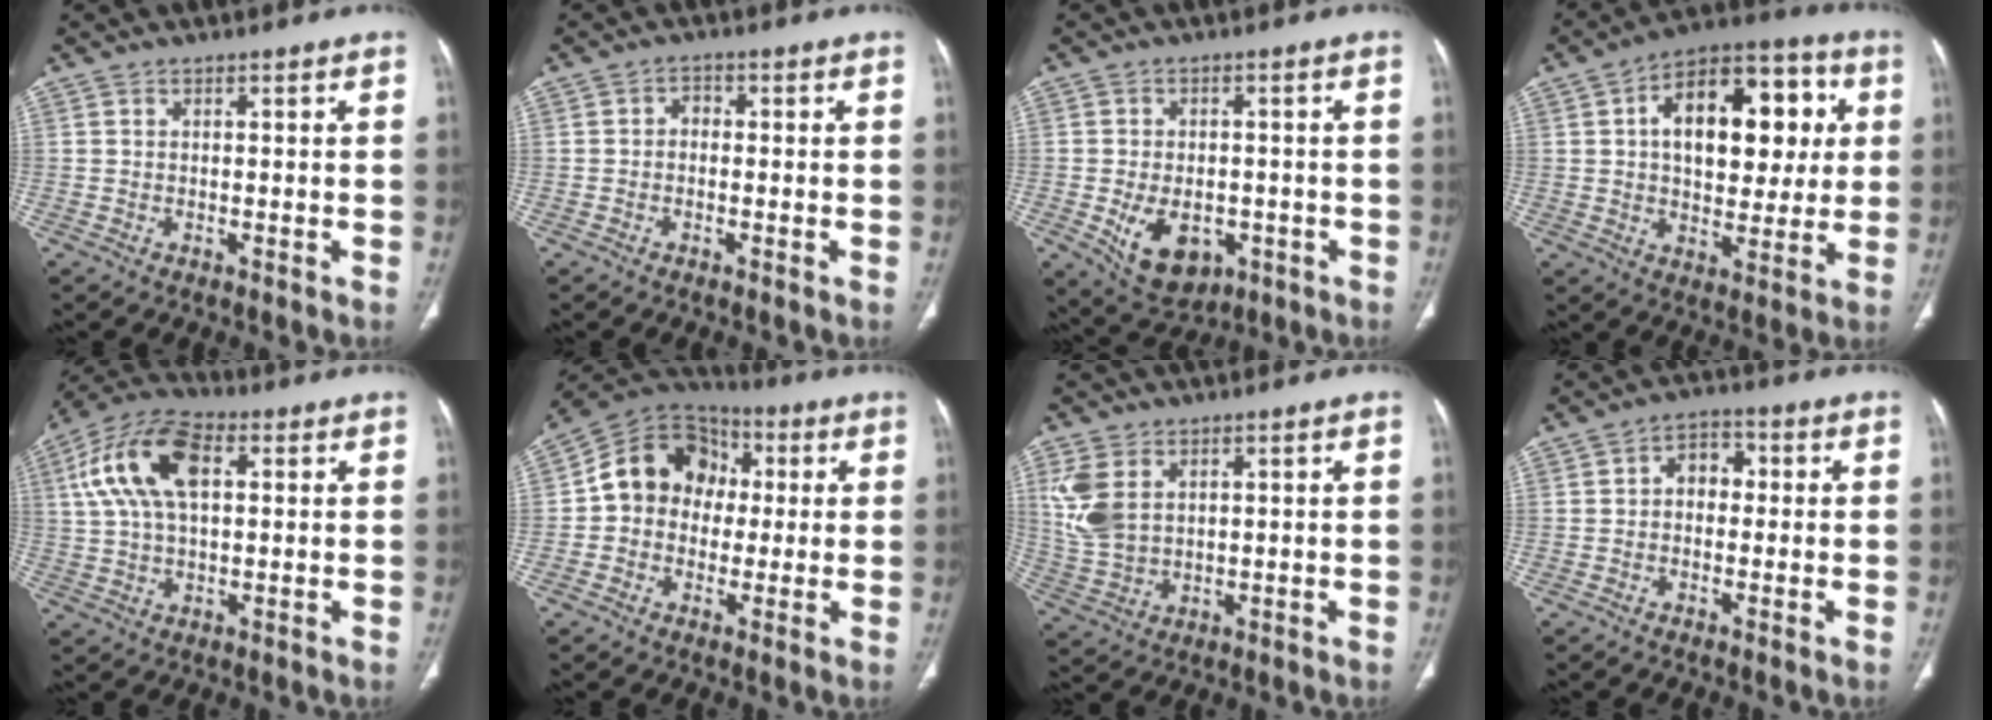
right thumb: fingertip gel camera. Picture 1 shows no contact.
{"total": 1.7, "force": [-0.3, 1.4, 1.1], "torque": [-0.008, 0.008, -0.010]}
{"total": 10.3, "force": [-3.2, 7.1, 6.8], "torque": [-0.090, 0.008, -0.031]}
{"total": 20.8, "force": [4.3, 12.2, 16.3], "torque": [-0.198, 0.020, 0.062]}
{"total": 14.8, "force": [4.0, 8.0, 11.8], "torque": [-0.232, 0.023, 0.071]}
{"total": 13.8, "force": [1.1, 11.6, 7.4], "torque": [-0.085, 0.035, 0.006]}
{"total": 8.6, "force": [3.0, 5.5, 5.9], "torque": [-0.131, -0.008, 0.074]}
{"total": 4.9, "force": [0.2, 3.7, 3.3], "torque": [-0.030, 0.020, -0.006]}